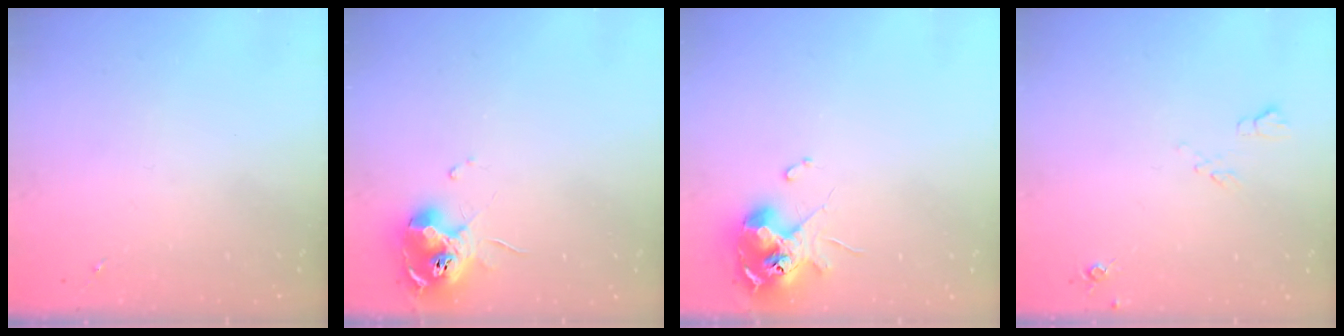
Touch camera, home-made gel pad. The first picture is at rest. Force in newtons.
{"total": 13.5, "press": 13.5, "slide": 1.2}
{"total": 11.3, "press": 11.2, "slide": 1.5}
{"total": 6.2, "press": 6.2, "slide": 1.0}